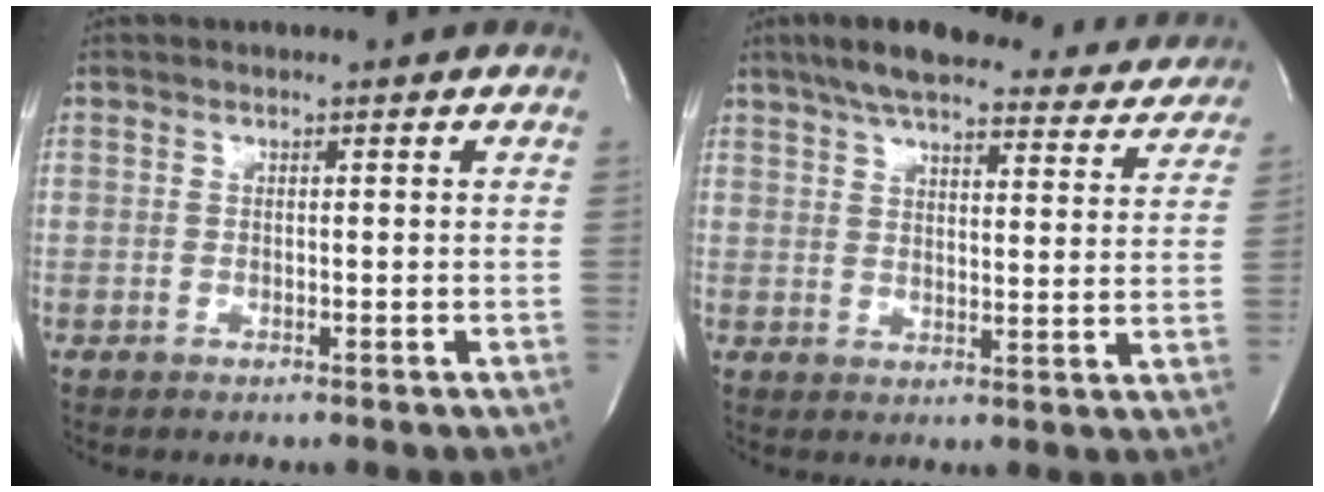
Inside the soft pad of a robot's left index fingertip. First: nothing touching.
{"total": 25.7, "force": [22.7, 5.3, 10.9], "torque": [-0.167, -0.006, 0.280]}